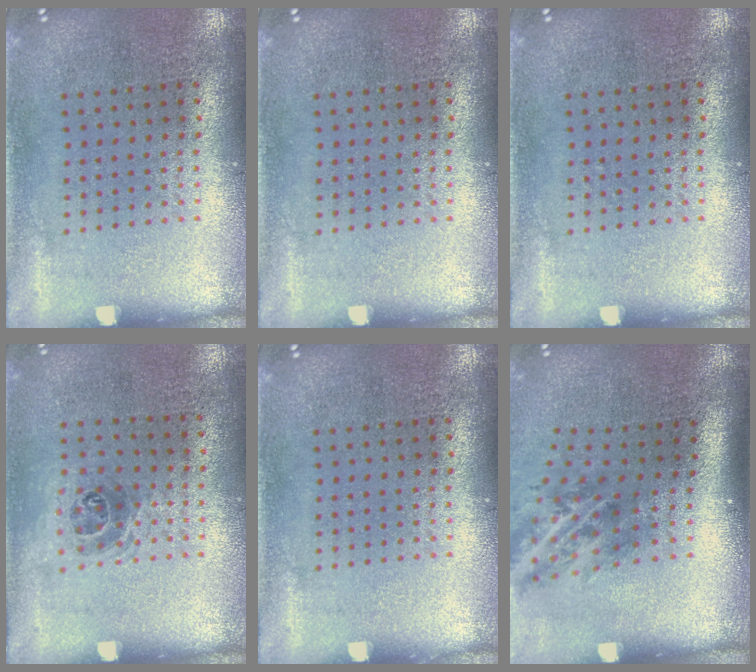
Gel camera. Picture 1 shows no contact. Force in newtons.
{"total": 0.0}
{"total": 0.0}
{"total": 1.0, "press": 0.7, "slide": 0.6}
{"total": 0.0}
{"total": 1.9, "press": 1.3, "slide": 1.5}